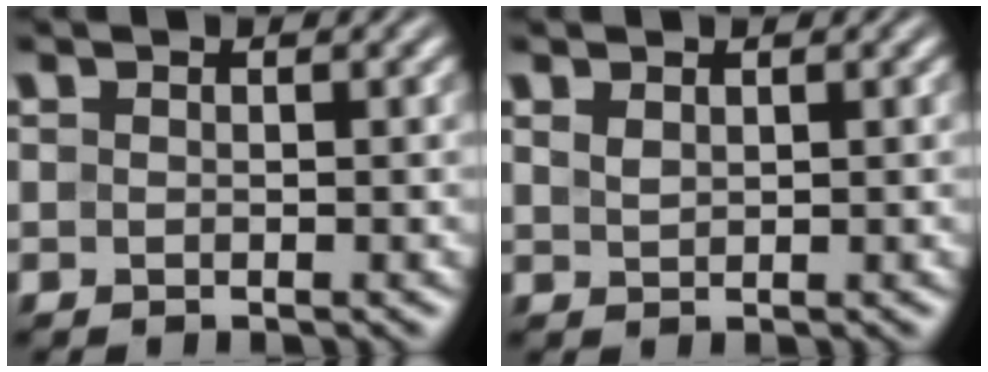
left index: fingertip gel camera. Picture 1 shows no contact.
{"total": 1.0, "force": [0.7, 0.5, 0.5], "torque": [-0.016, 0.001, 0.018]}